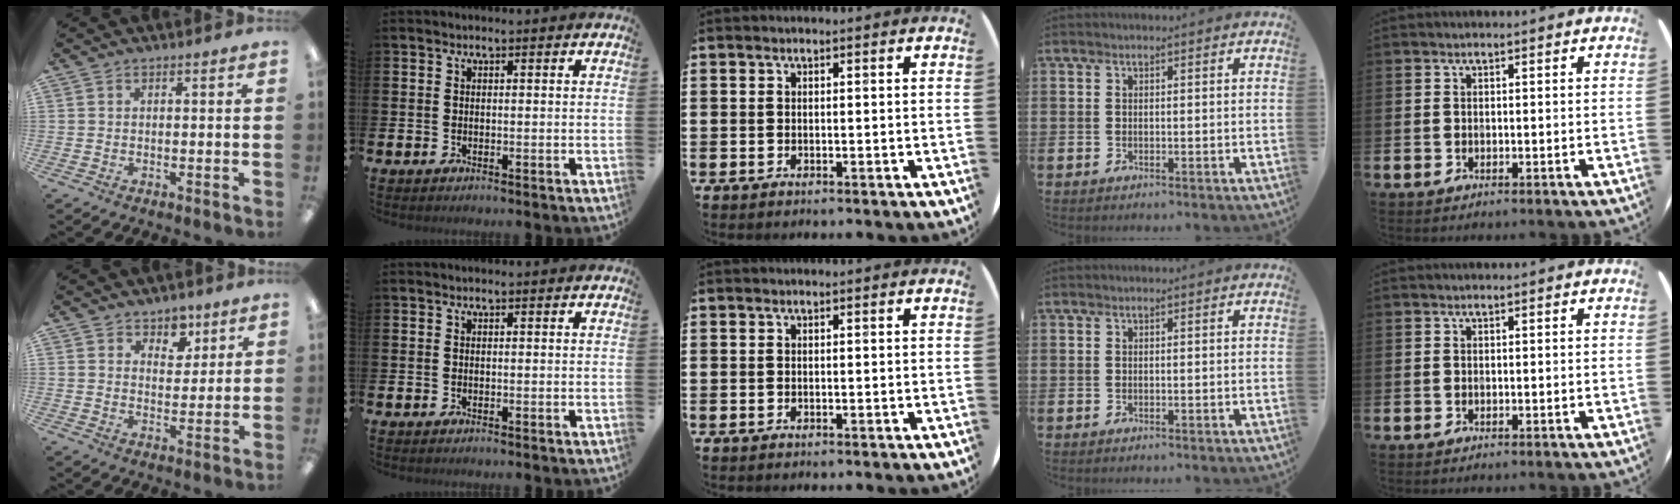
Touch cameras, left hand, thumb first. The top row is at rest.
{"thumb": {"total": 6.2, "force": [4.4, 4.2, 1.3], "torque": [-0.006, -0.024, 0.074]}}